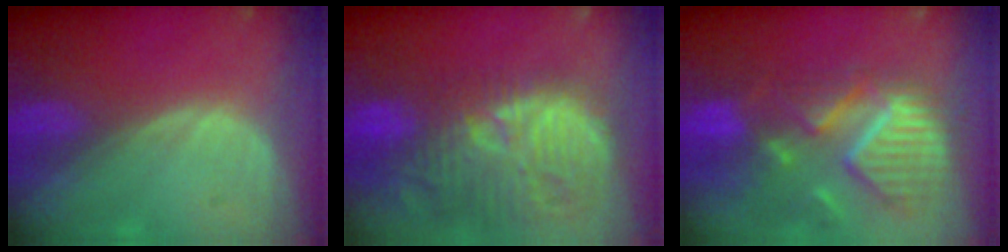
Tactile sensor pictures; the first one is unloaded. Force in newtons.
{"total": 14.8, "press": 13.1, "slide": 6.9}
{"total": 12.2, "press": 10.6, "slide": 6.0}